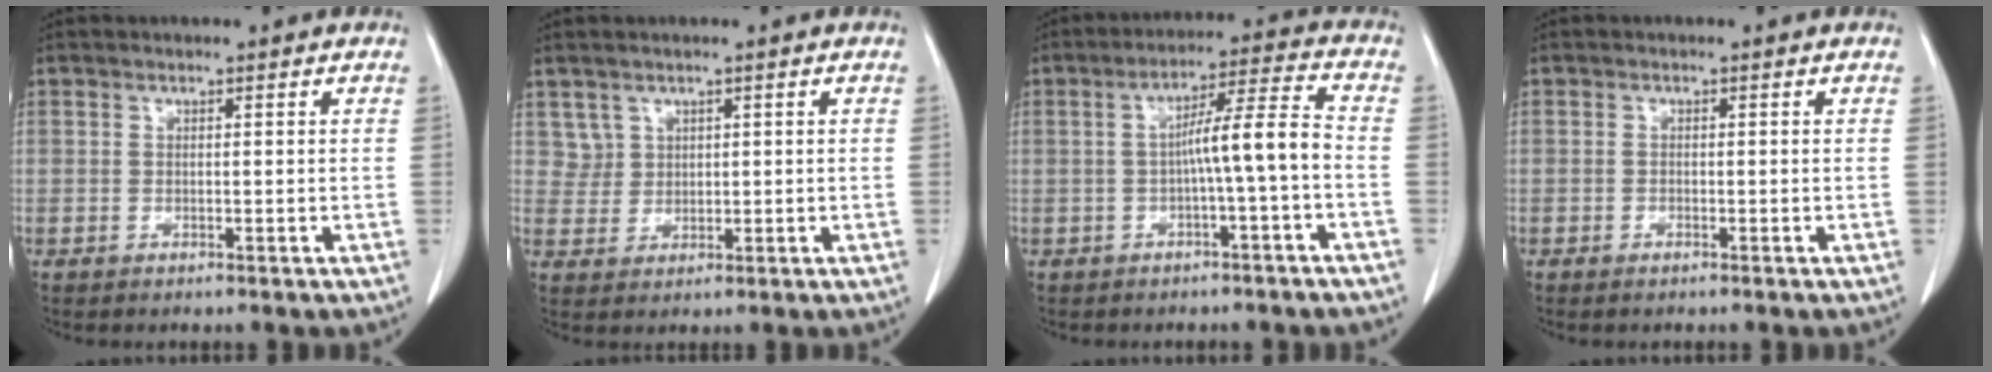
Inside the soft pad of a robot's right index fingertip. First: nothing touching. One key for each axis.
{"total": 2.9, "fx": 1.7, "fy": 2.3, "fz": -0.3, "tx": 0.021, "ty": 0.005, "tz": 0.029}
{"total": 7.4, "fx": -1.5, "fy": -0.5, "fz": 7.2, "tx": -0.119, "ty": 0.021, "tz": -0.022}
{"total": 0.7, "fx": -0.5, "fy": 0.1, "fz": 0.4, "tx": -0.012, "ty": -0.001, "tz": -0.008}